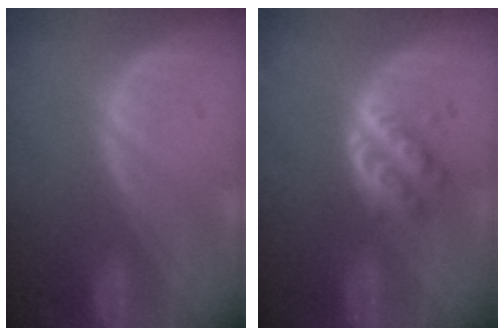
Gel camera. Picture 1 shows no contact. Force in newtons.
{"total": 4.8, "press": 4.4, "slide": 1.9}